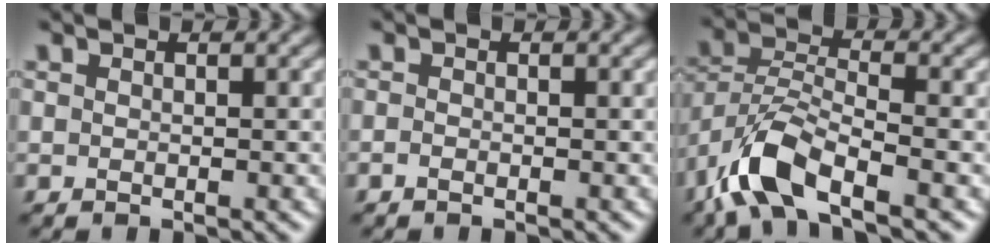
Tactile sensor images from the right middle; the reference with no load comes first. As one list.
[{"total": 0.5, "force": [-0.4, 0.2, 0.3], "torque": [-0.006, -0.003, -0.007]}, {"total": 7.3, "force": [-4.5, 2.7, 5.0], "torque": [-0.100, -0.001, -0.097]}]